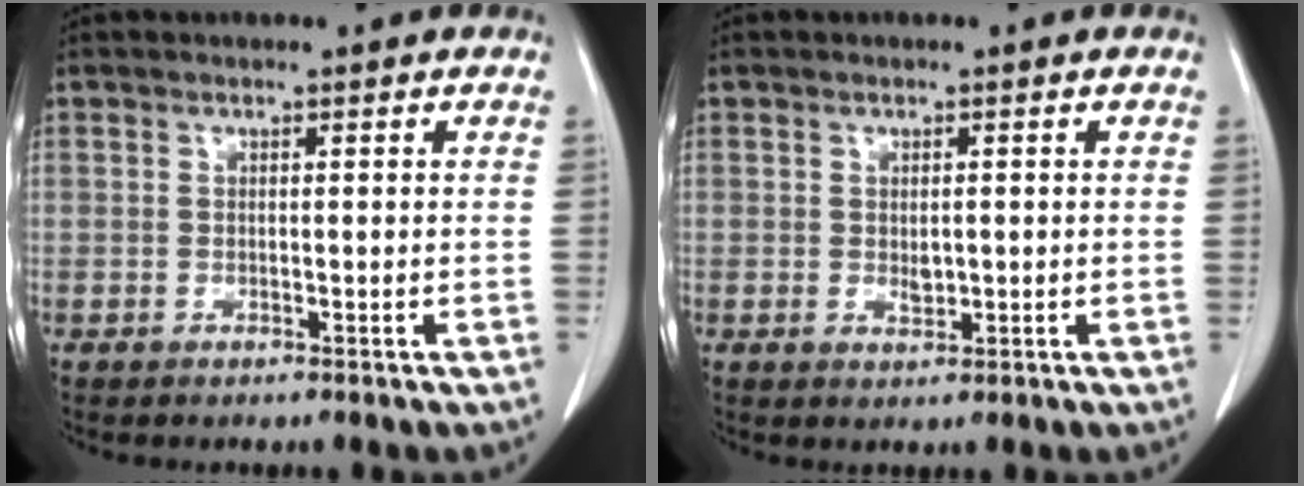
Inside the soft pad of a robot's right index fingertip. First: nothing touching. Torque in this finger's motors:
{"motor_torque": [0.17, 0.09, 0.00, 0.03]}